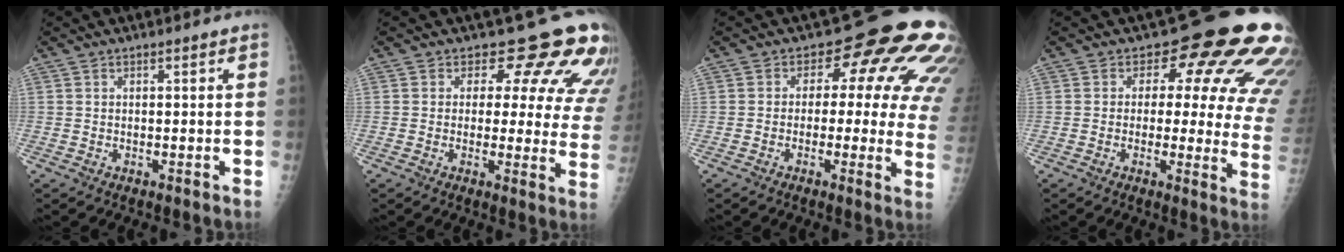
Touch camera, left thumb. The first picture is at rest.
{"total": 13.9, "force": [10.6, 6.3, 6.4], "torque": [-0.014, -0.064, 0.096]}
{"total": 17.8, "force": [5.0, 9.2, 14.4], "torque": [-0.125, 0.001, 0.037]}
{"total": 17.4, "force": [7.9, 8.7, 12.9], "torque": [-0.102, -0.030, 0.065]}